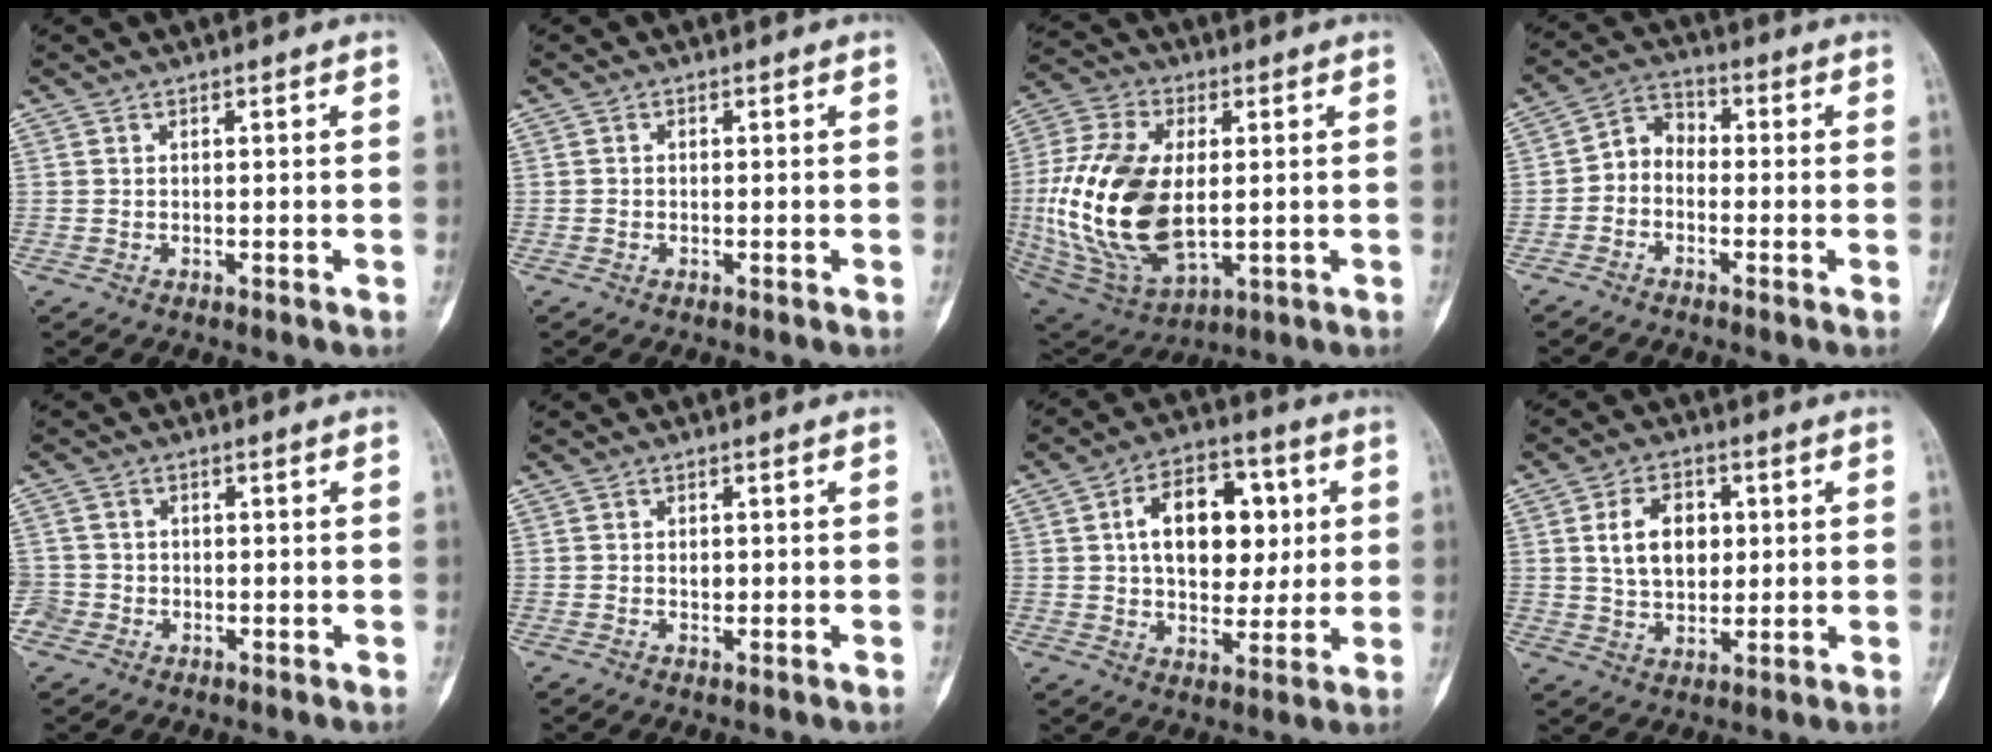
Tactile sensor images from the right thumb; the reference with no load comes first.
{"total": 0.0}
{"total": 23.3, "force": [0.1, 13.2, 19.2], "torque": [-0.396, -0.011, 0.016]}
{"total": 5.3, "force": [-1.6, 4.1, 3.0], "torque": [-0.034, 0.027, -0.047]}
{"total": 3.1, "force": [-1.1, 2.9, 0.1], "torque": [0.014, 0.012, -0.026]}
{"total": 1.1, "force": [-0.1, 0.7, 0.8], "torque": [-0.012, 0.001, -0.001]}
{"total": 15.8, "force": [3.2, 10.1, 11.7], "torque": [-0.136, 0.008, 0.048]}
{"total": 9.5, "force": [1.8, 6.4, 6.7], "torque": [-0.092, -0.003, 0.036]}